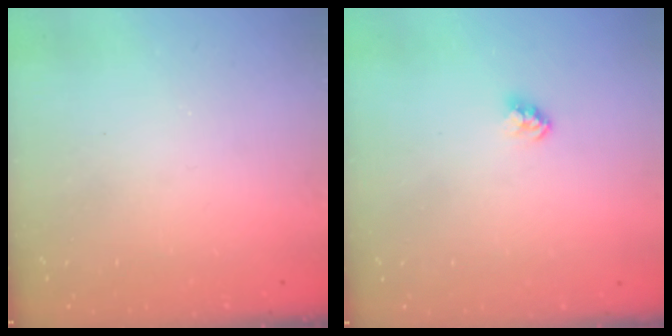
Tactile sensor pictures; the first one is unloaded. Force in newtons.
{"total": 2.3, "press": 2.3, "slide": 0.1}